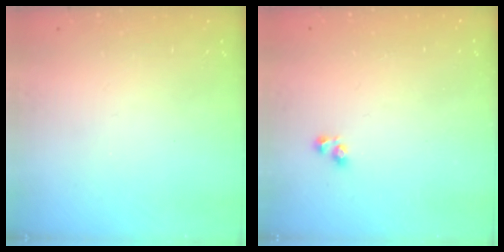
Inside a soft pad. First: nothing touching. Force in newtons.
{"total": 1.9, "press": 1.9, "slide": 0.4}